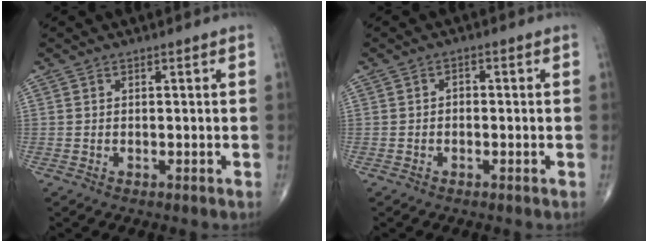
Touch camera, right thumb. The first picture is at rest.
{"total": 1.2, "force": [-0.2, 0.9, 0.8], "torque": [-0.007, 0.005, -0.009]}